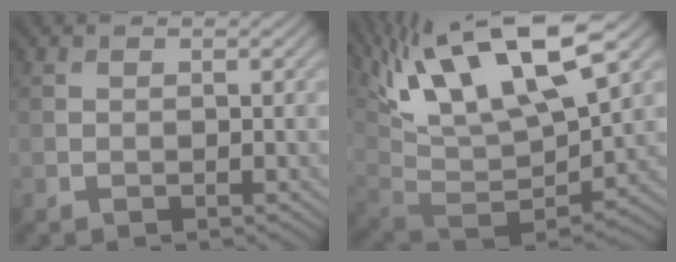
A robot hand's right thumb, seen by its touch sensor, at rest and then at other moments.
{"total": 17.8, "force": [8.8, 6.4, 14.1], "torque": [-0.281, 0.020, 0.156]}